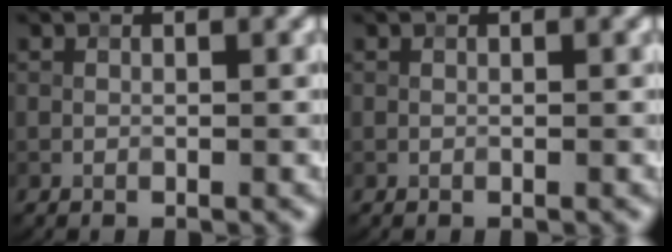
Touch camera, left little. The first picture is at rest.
{"total": 0.0}